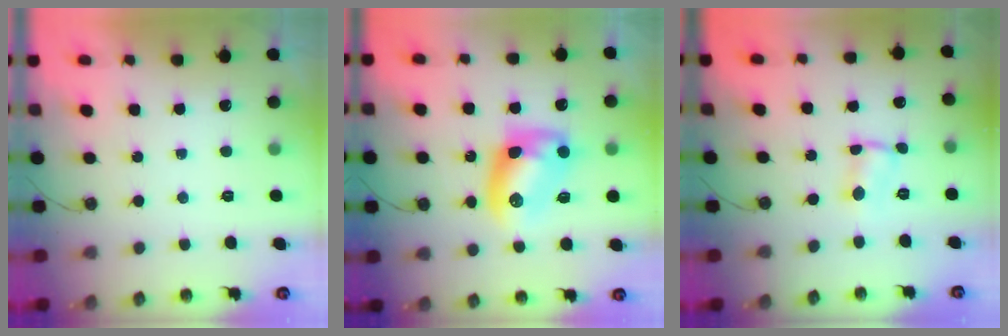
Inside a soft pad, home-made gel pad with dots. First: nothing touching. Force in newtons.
{"total": 11.4, "press": 11.3, "slide": 0.3}
{"total": 1.5, "press": 1.5, "slide": 0.2}